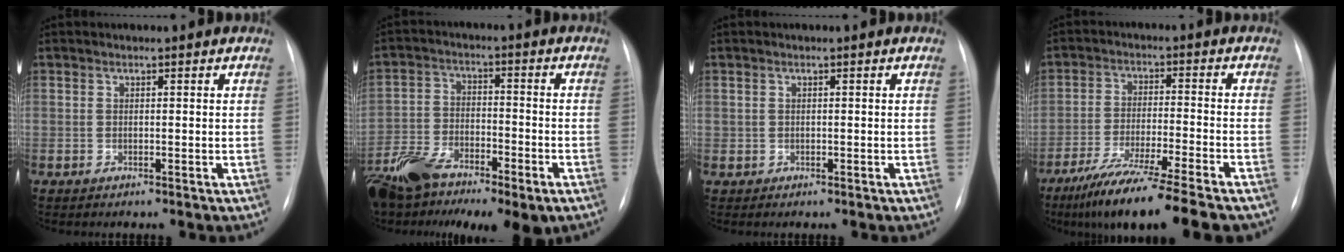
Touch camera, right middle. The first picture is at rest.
{"total": 16.7, "force": [-10.9, 6.4, 10.9], "torque": [-0.227, -0.013, -0.189]}
{"total": 0.7, "force": [0.0, 0.7, 0.1], "torque": [0.004, 0.003, 0.000]}
{"total": 15.8, "force": [-12.3, 0.3, 9.9], "torque": [-0.164, -0.046, -0.199]}